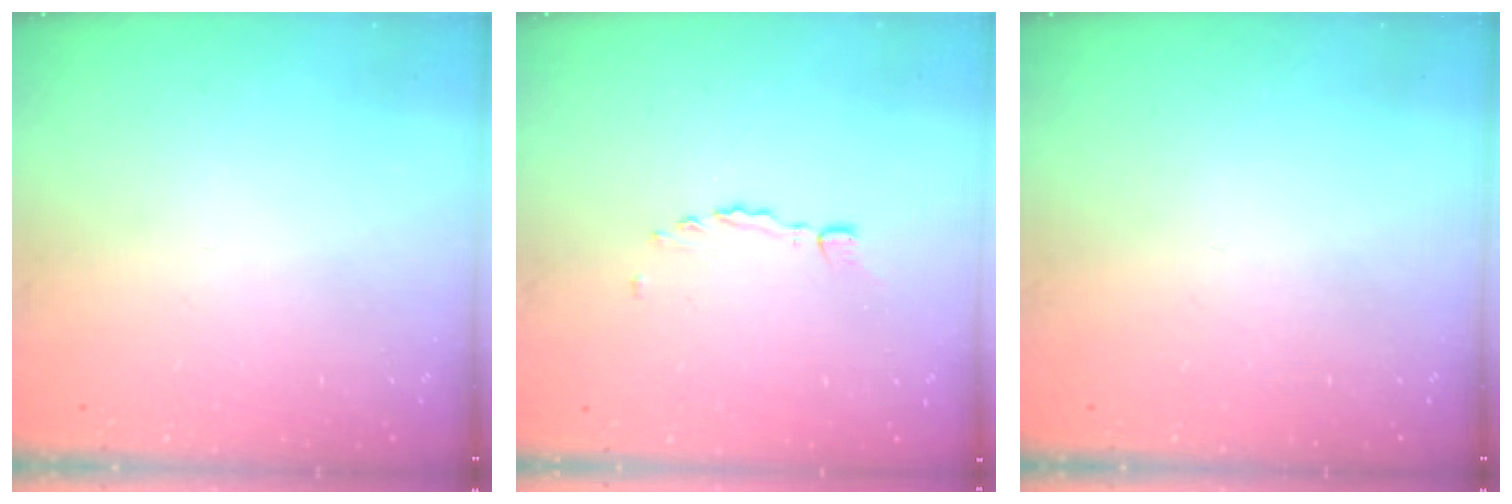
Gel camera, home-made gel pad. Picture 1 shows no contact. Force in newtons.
{"total": 0.0}
{"total": 0.0}